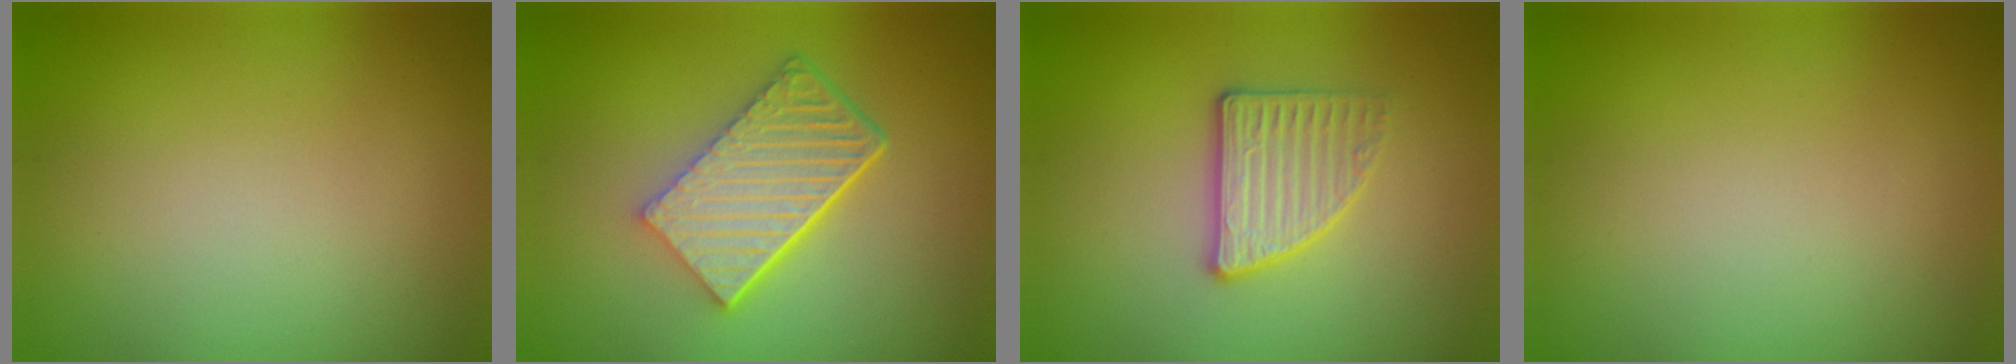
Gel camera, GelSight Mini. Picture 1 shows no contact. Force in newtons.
{"total": 6.6, "press": 4.4, "slide": 4.9}
{"total": 2.9, "press": 2.8, "slide": 0.7}
{"total": 0.0}